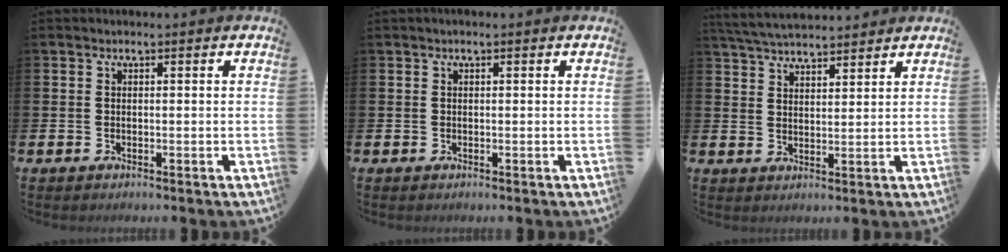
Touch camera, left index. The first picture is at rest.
{"total": 0.0}
{"total": 4.5, "force": [4.5, 0.6, 0.6], "torque": [-0.032, -0.017, 0.082]}